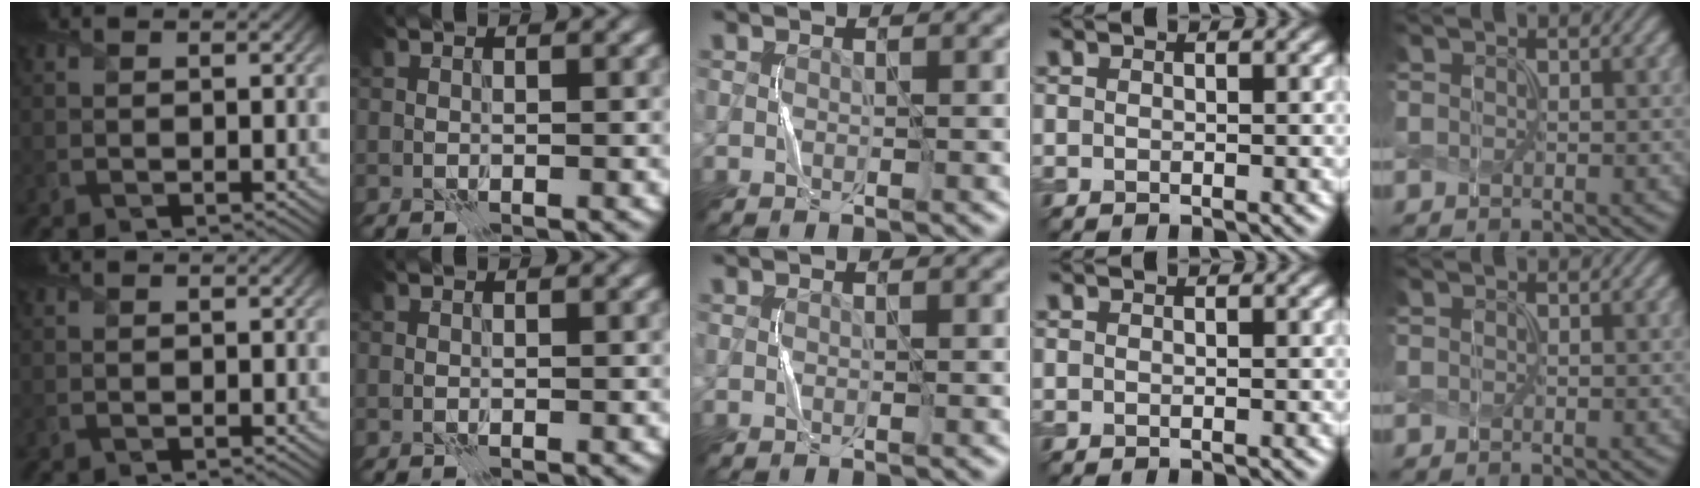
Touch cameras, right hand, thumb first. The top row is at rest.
{}